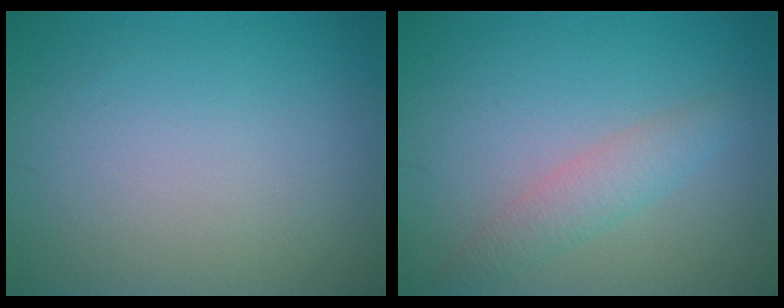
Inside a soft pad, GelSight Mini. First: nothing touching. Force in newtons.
{"total": 2.3, "press": 2.3, "slide": 0.0}